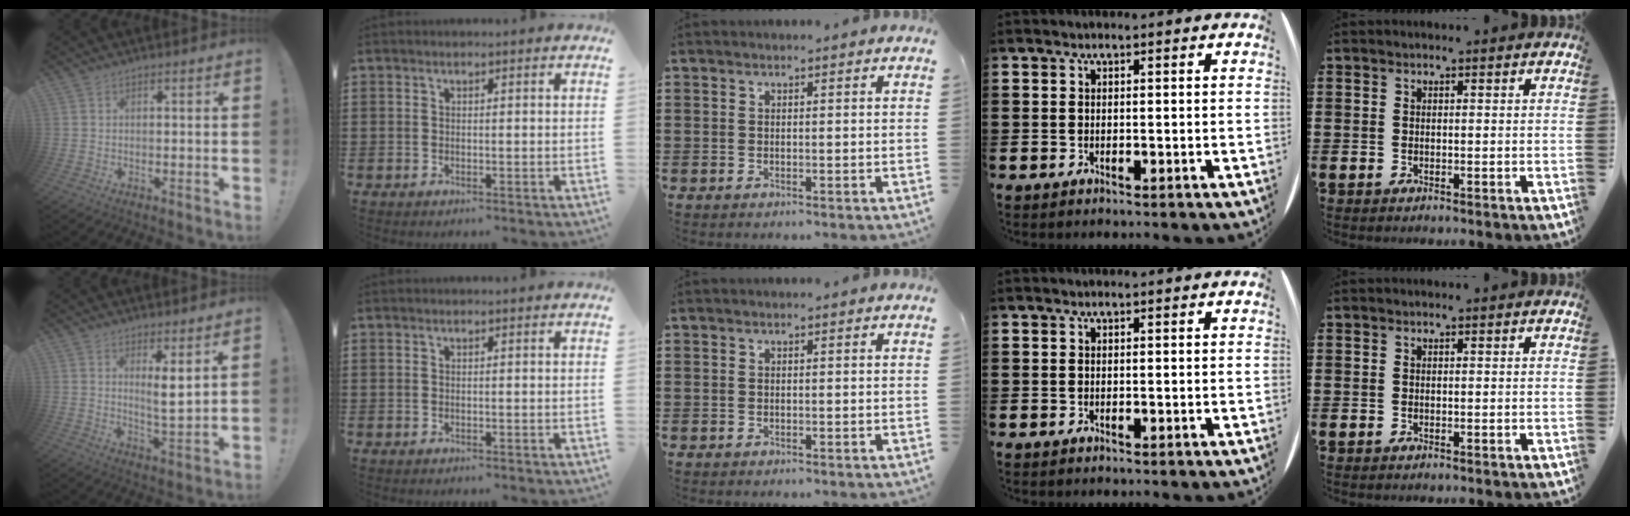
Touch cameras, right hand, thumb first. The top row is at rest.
{"thumb": {"total": 5.6, "force": [2.9, 0.6, 4.8], "torque": [-0.071, -0.024, 0.046]}}